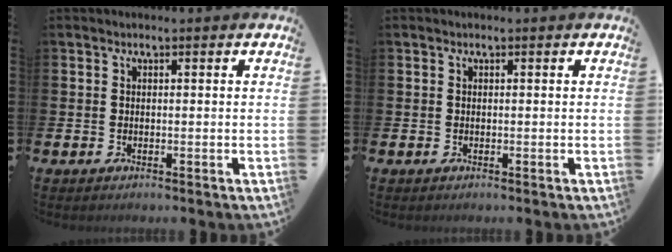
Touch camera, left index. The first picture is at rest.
{"total": 0.0}